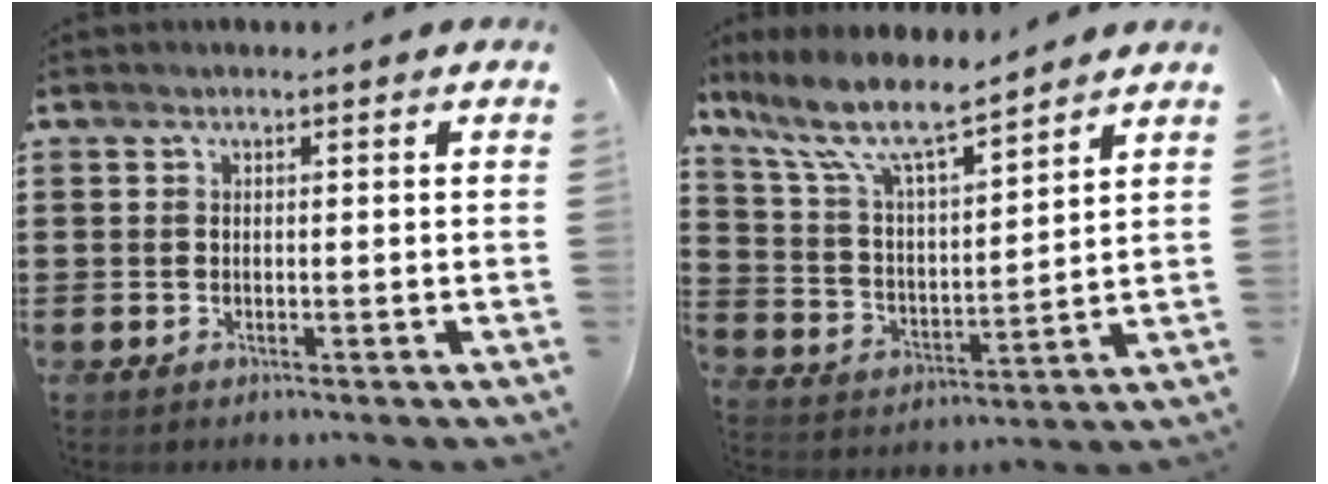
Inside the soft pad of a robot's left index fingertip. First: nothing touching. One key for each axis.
{"total": 9.6, "fx": 7.8, "fy": 1.8, "fz": 5.3, "tx": -0.135, "ty": -0.041, "tz": 0.133}